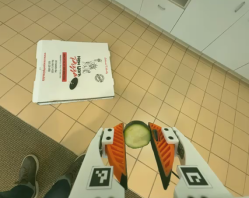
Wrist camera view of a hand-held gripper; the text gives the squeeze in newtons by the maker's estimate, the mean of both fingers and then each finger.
{"total": 7.7, "left": 7.7, "right": 7.7}